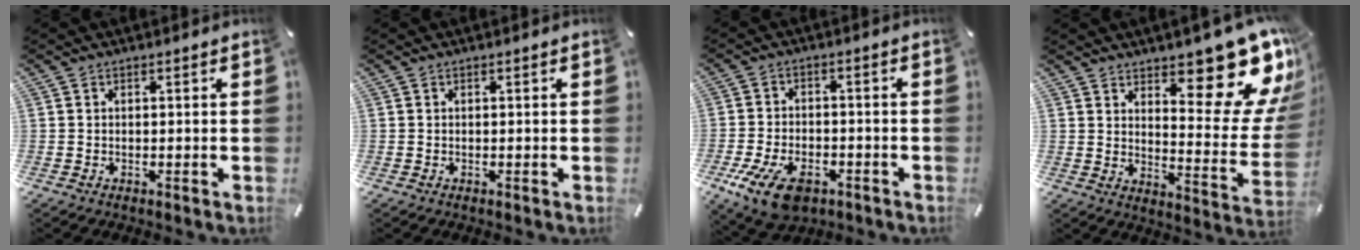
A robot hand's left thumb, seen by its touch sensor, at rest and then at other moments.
{"total": 0.0}
{"total": 10.4, "force": [-5.7, 5.9, 6.3], "torque": [-0.141, 0.017, -0.103]}
{"total": 18.8, "force": [12.8, 7.5, 11.7], "torque": [-0.124, -0.122, 0.211]}